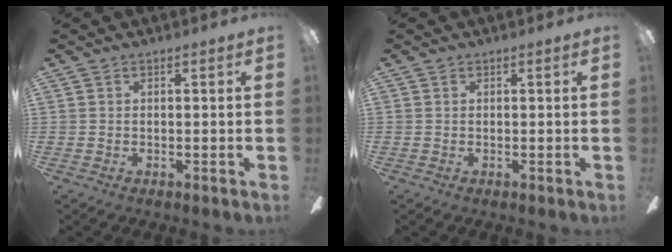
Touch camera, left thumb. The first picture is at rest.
{"total": 0.0}